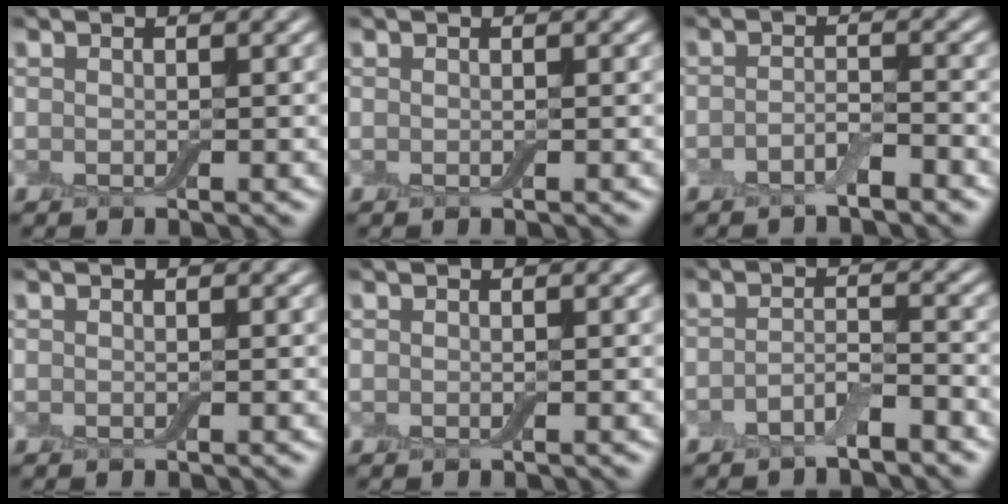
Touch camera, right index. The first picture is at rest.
{"total": 0.0}
{"total": 1.8, "force": [-1.3, 0.5, 1.1], "torque": [-0.024, 0.003, -0.030]}
{"total": 0.0}
{"total": 0.0}
{"total": 2.4, "force": [-1.7, 0.6, 1.6], "torque": [-0.032, 0.004, -0.038]}